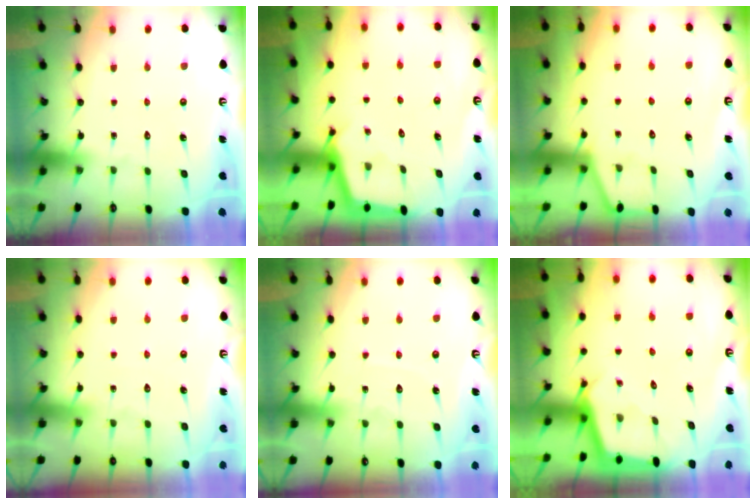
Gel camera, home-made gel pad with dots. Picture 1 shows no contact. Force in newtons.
{"total": 2.3, "press": 2.3, "slide": 0.1}
{"total": 1.4, "press": 1.4, "slide": 0.2}
{"total": 3.2, "press": 3.1, "slide": 0.4}
{"total": 5.6, "press": 5.6, "slide": 0.6}
{"total": 2.2, "press": 2.2, "slide": 0.2}